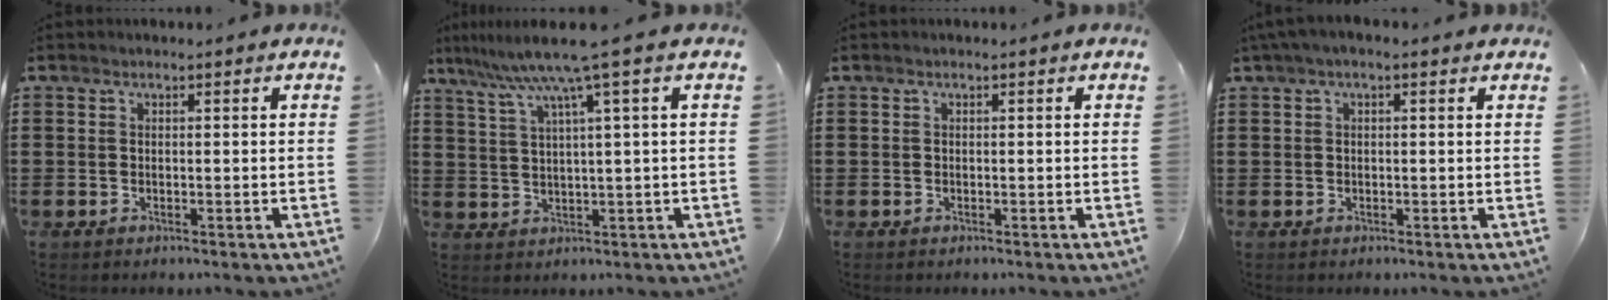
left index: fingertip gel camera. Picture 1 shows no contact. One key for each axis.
{"total": 7.8, "fx": 4.2, "fy": -0.6, "fz": 6.6, "tx": -0.140, "ty": -0.018, "tz": 0.068}
{"total": 0.0}
{"total": 1.3, "fx": 0.2, "fy": 0.4, "fz": 1.3, "tx": -0.024, "ty": 0.002, "tz": 0.003}